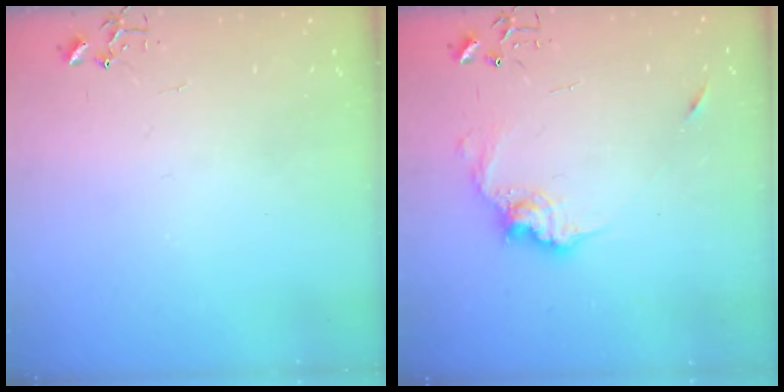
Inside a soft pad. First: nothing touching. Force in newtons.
{"total": 11.5, "press": 11.5, "slide": 0.8}